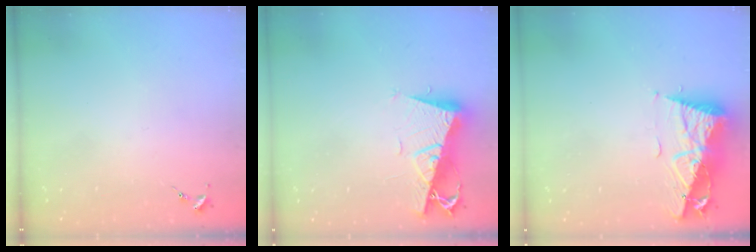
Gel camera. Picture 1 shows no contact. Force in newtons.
{"total": 10.6, "press": 10.5, "slide": 1.3}
{"total": 11.0, "press": 10.9, "slide": 1.3}